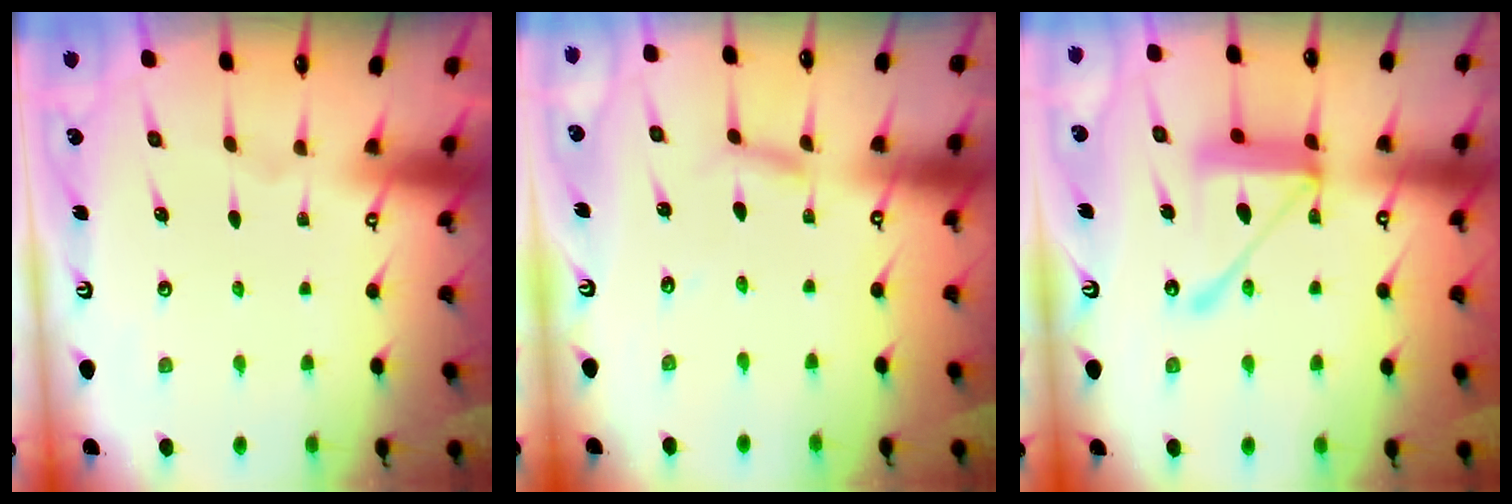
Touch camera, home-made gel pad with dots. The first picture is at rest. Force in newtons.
{"total": 2.3, "press": 2.3, "slide": 0.2}
{"total": 17.4, "press": 17.3, "slide": 1.8}